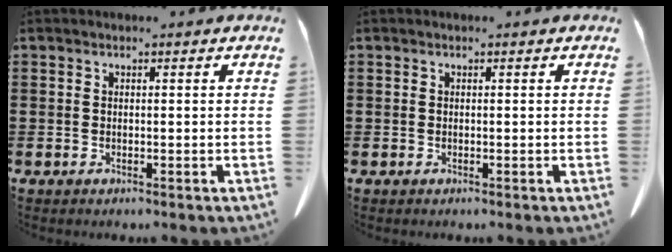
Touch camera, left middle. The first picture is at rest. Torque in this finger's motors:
{"motor_torque": [0.04, -0.02, 0.05, 0.02]}